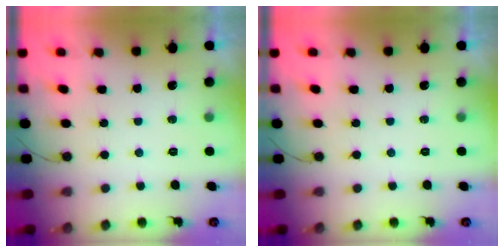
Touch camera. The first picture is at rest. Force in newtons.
{"total": 0.0}